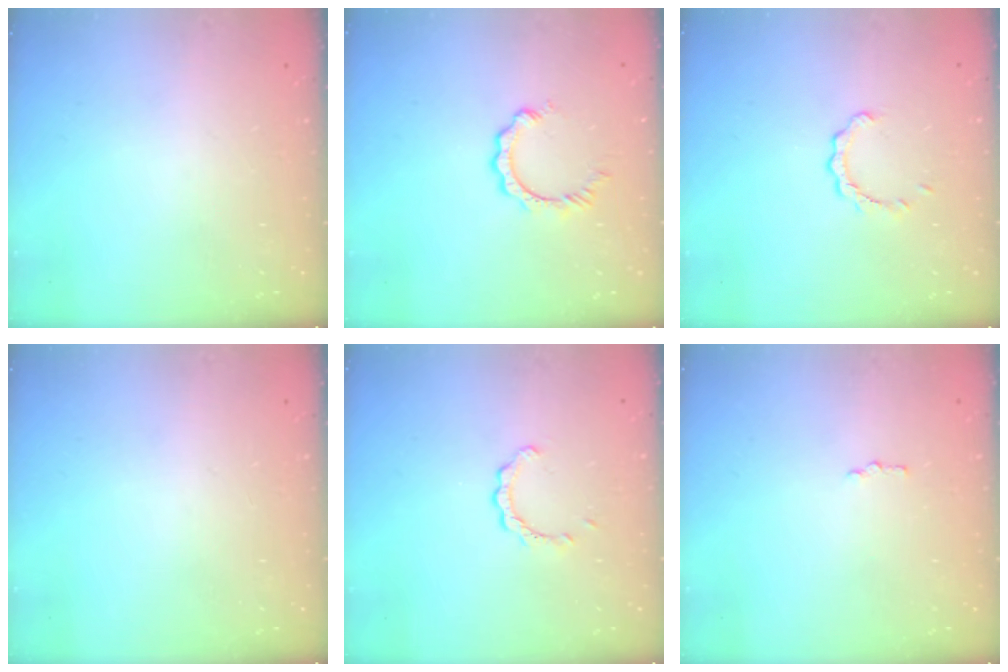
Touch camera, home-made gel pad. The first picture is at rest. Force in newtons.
{"total": 2.9, "press": 2.9, "slide": 0.4}
{"total": 2.7, "press": 2.7, "slide": 0.3}
{"total": 0.0}
{"total": 2.2, "press": 2.2, "slide": 0.2}
{"total": 1.5, "press": 1.4, "slide": 0.3}